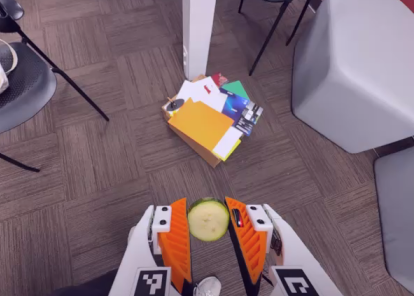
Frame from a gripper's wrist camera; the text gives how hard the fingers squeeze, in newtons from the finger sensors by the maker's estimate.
{"total": 9.4, "left": 9.5, "right": 9.2}